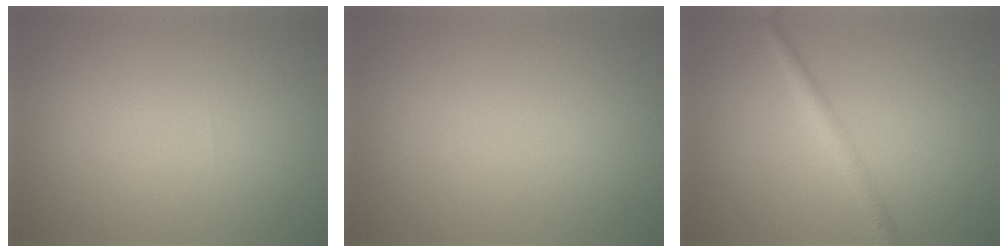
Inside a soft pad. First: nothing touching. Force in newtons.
{"total": 0.0}
{"total": 2.2, "press": 2.2, "slide": 0.0}